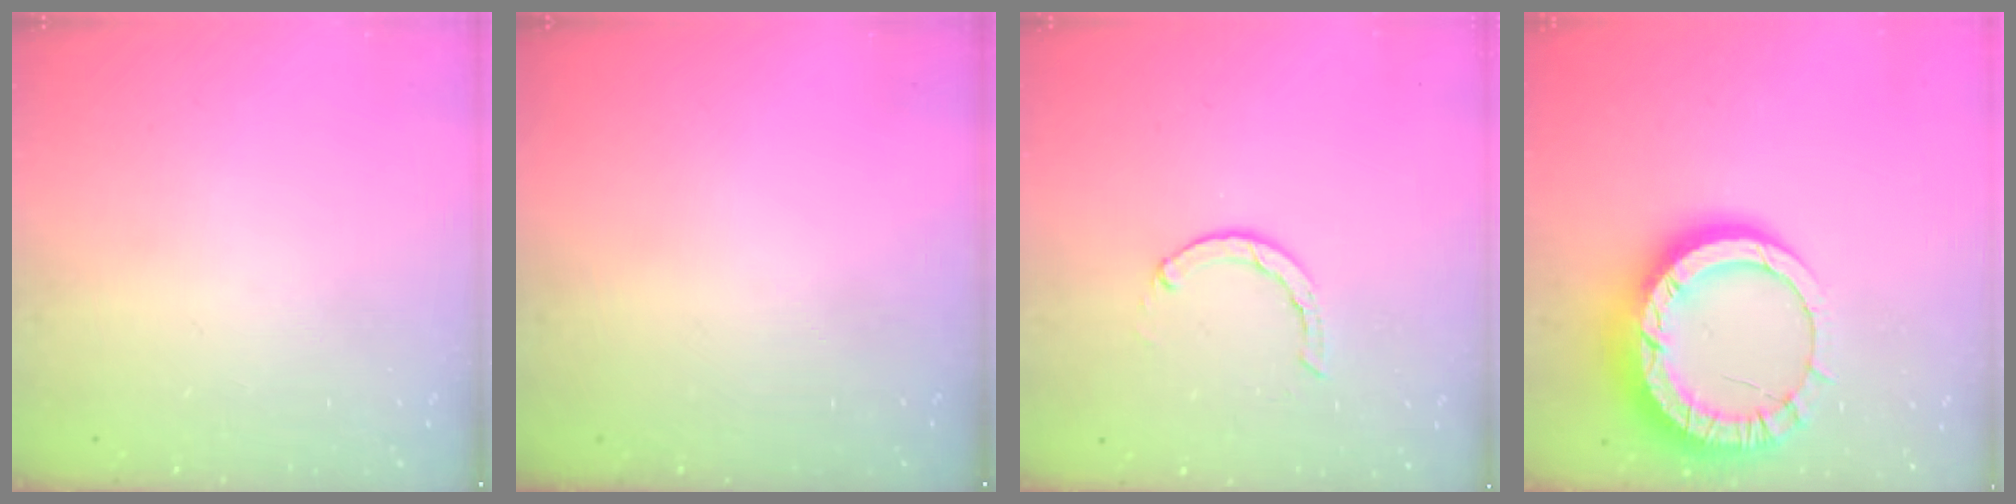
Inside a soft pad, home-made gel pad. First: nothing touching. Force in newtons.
{"total": 0.0}
{"total": 2.1, "press": 2.1, "slide": 0.3}
{"total": 16.0, "press": 16.0, "slide": 1.4}